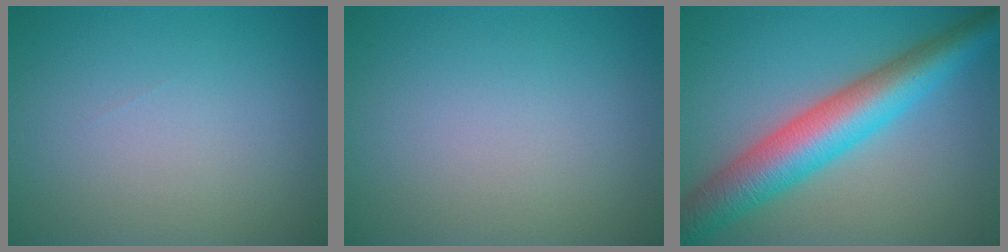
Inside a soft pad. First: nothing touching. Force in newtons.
{"total": 0.0}
{"total": 8.4, "press": 8.4, "slide": 0.2}